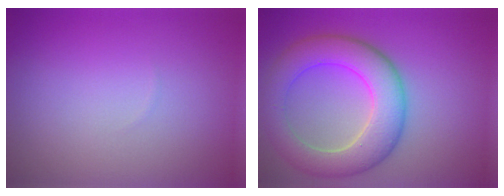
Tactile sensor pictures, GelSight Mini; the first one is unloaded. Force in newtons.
{"total": 7.1, "press": 7.1, "slide": 0.3}